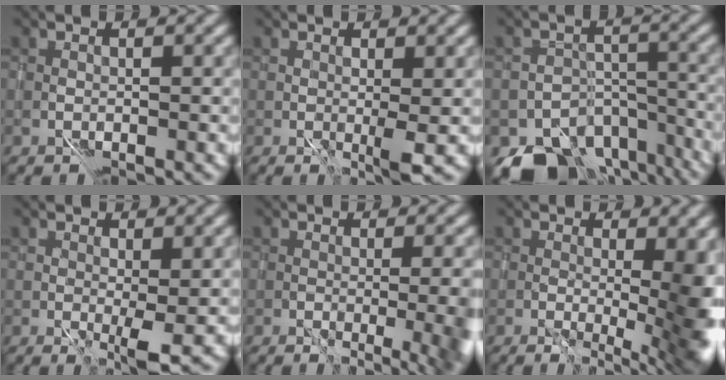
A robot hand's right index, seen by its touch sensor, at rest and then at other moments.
{"total": 1.7, "force": [1.2, -0.2, 1.3], "torque": [-0.021, 0.002, 0.022]}
{"total": 10.0, "force": [-7.4, 5.8, 3.2], "torque": [-0.028, -0.003, -0.089]}
{"total": 2.2, "force": [1.1, 0.0, 1.8], "torque": [-0.036, 0.001, 0.022]}
{"total": 9.4, "force": [-1.0, 4.2, 8.4], "torque": [-0.040, -0.002, 0.014]}
{"total": 10.4, "force": [0.7, 3.4, 9.8], "torque": [-0.080, 0.004, 0.021]}